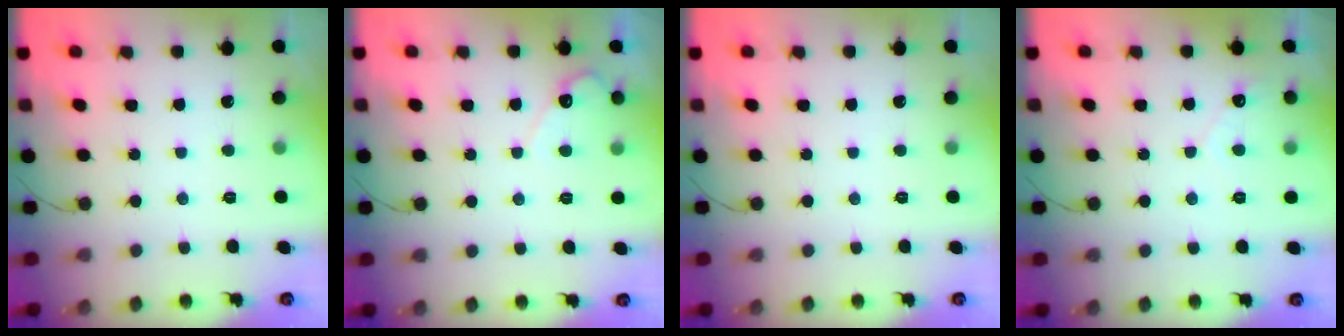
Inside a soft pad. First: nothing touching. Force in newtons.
{"total": 4.2, "press": 4.2, "slide": 0.3}
{"total": 0.0}
{"total": 2.4, "press": 2.4, "slide": 0.2}